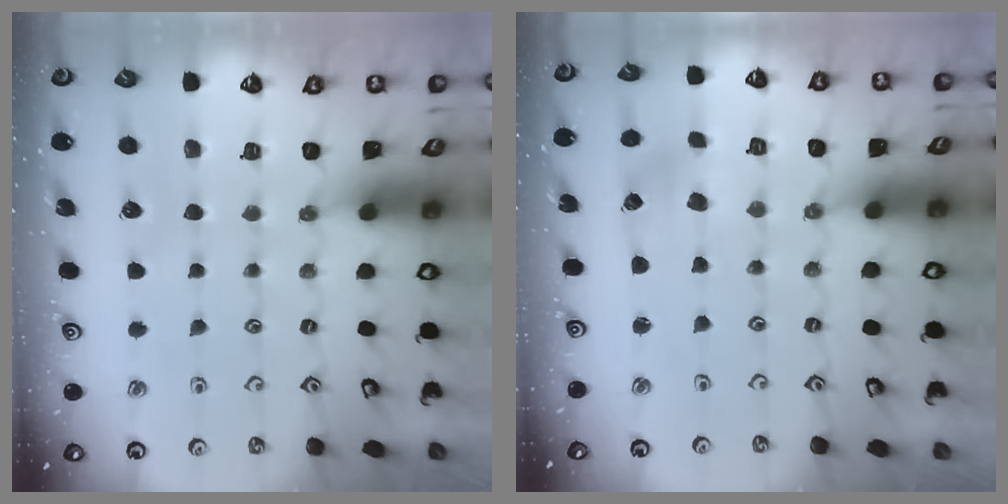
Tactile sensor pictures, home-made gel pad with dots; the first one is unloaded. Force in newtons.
{"total": 2.8, "press": 2.8, "slide": 0.3}